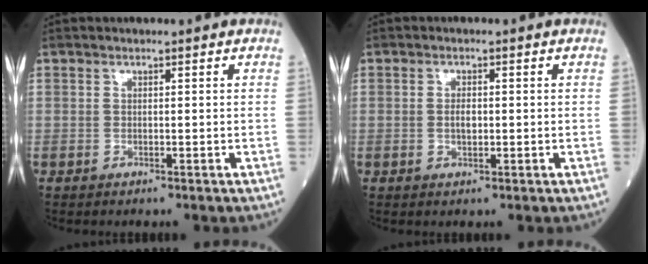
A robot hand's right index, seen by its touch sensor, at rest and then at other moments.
{"total": 1.8, "force": [-0.1, 0.8, 1.6], "torque": [-0.032, 0.000, -0.001]}